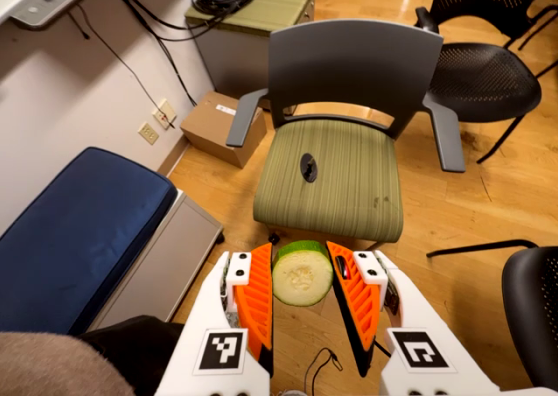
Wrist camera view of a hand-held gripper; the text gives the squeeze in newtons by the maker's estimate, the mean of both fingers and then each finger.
{"total": 11.0, "left": 12.1, "right": 10.0}